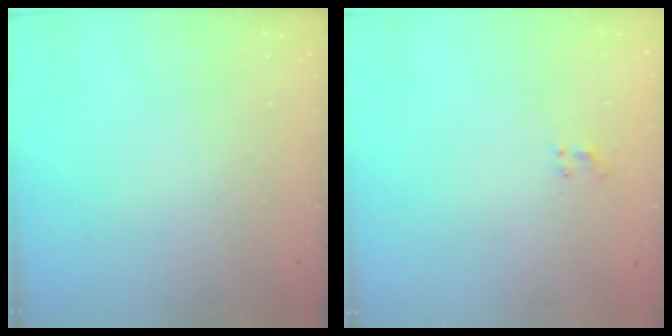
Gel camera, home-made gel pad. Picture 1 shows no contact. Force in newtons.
{"total": 1.5, "press": 1.3, "slide": 0.8}